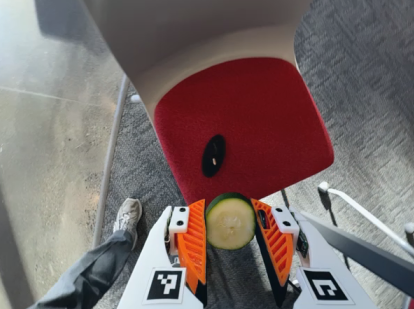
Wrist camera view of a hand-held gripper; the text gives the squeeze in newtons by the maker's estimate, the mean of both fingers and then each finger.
{"total": 10.9, "left": 11.2, "right": 10.6}